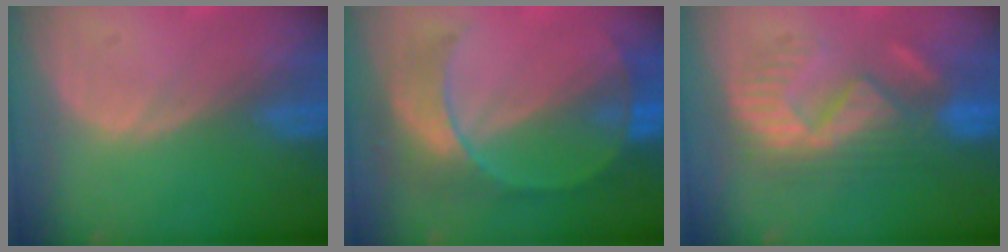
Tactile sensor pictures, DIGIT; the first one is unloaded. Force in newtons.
{"total": 7.3, "press": 7.3, "slide": 0.2}
{"total": 9.1, "press": 9.1, "slide": 1.1}